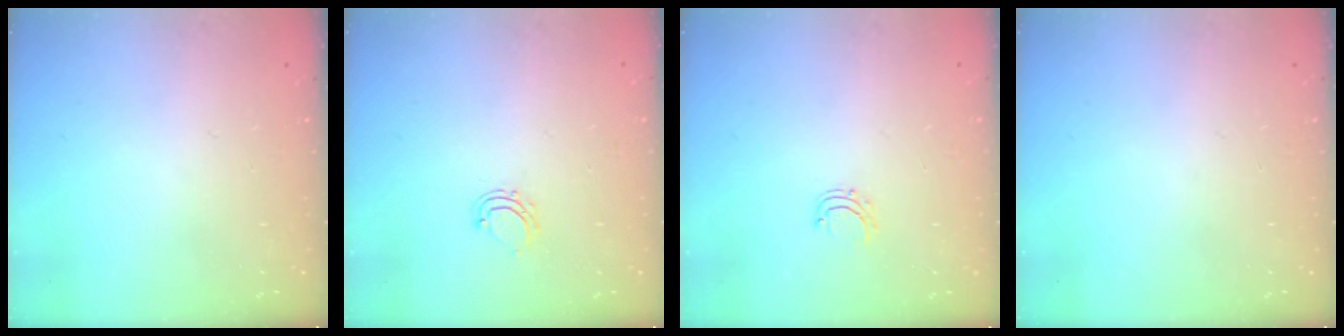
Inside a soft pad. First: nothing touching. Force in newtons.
{"total": 4.5, "press": 4.4, "slide": 0.6}
{"total": 4.2, "press": 4.2, "slide": 0.3}
{"total": 0.0}